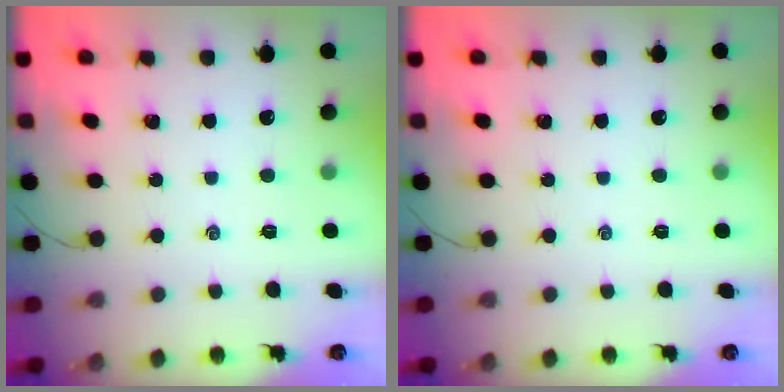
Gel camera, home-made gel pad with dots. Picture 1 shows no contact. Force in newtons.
{"total": 0.0}